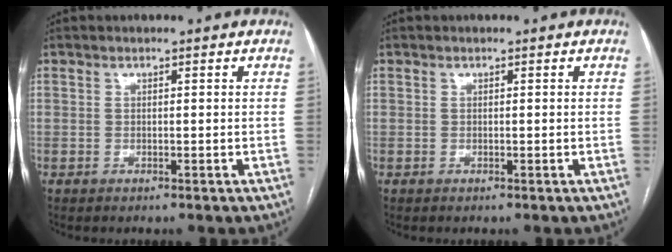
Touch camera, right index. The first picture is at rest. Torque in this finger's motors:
{"motor_torque": [0.05, 0.08, 0.00, 0.00]}